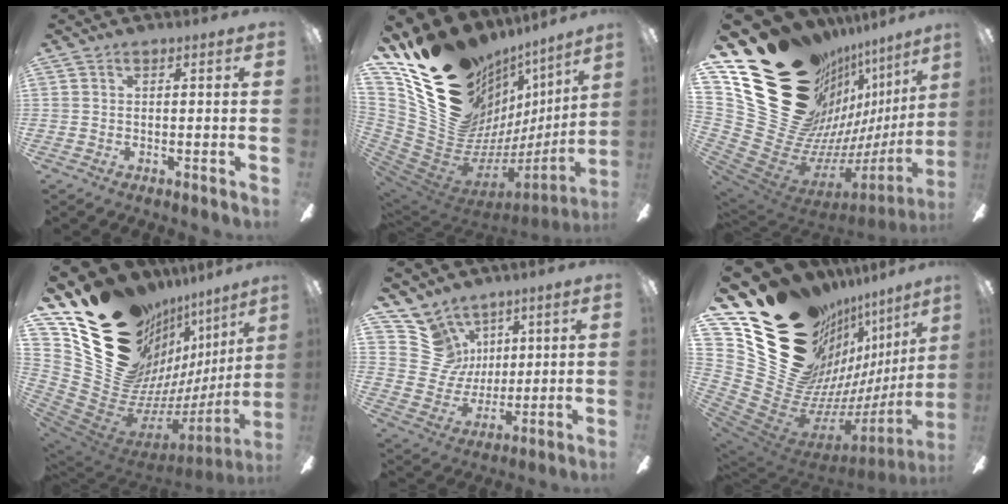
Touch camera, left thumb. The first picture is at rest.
{"total": 25.5, "force": [11.7, 18.2, 13.6], "torque": [-0.197, -0.117, 0.275]}
{"total": 31.5, "force": [15.6, 21.5, 17.0], "torque": [-0.239, -0.181, 0.382]}
{"total": 23.8, "force": [13.4, 15.9, 11.5], "torque": [-0.165, -0.133, 0.308]}
{"total": 12.1, "force": [6.5, 9.9, 2.3], "torque": [-0.053, -0.046, 0.137]}
{"total": 27.9, "force": [14.6, 18.7, 14.5], "torque": [-0.203, -0.170, 0.354]}